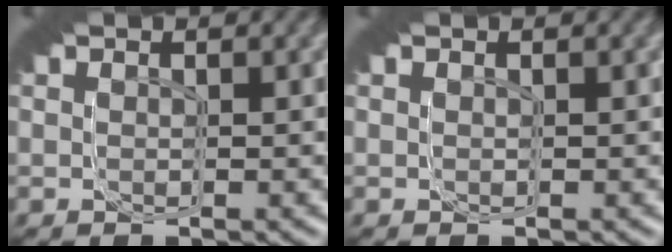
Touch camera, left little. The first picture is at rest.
{"total": 0.0}